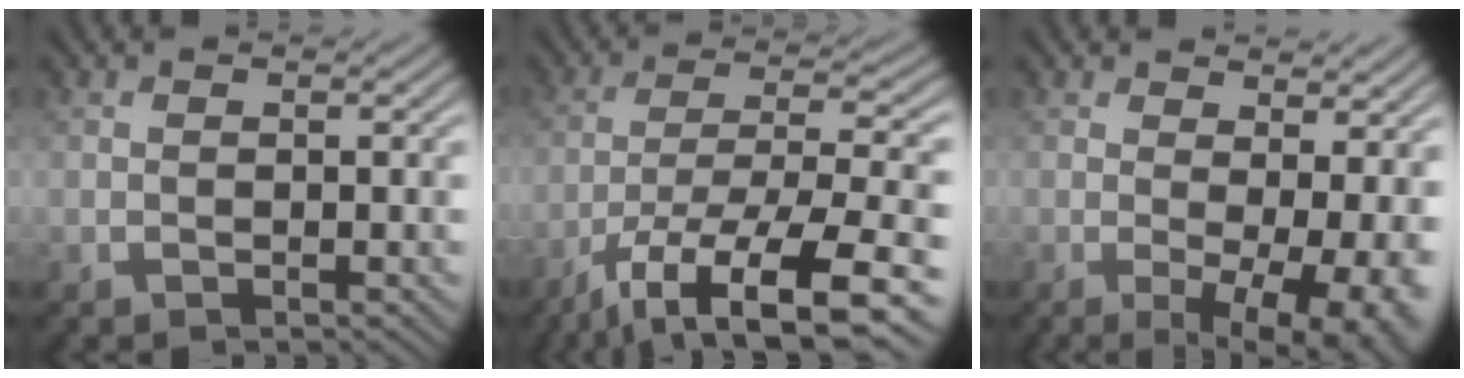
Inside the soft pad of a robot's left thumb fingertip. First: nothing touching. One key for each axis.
{"total": 13.6, "fx": -8.4, "fy": 3.8, "fz": 10.0, "tx": -0.192, "ty": -0.020, "tz": -0.132}
{"total": 10.0, "fx": 0.1, "fy": 3.6, "fz": 9.3, "tx": -0.118, "ty": -0.002, "tz": 0.014}